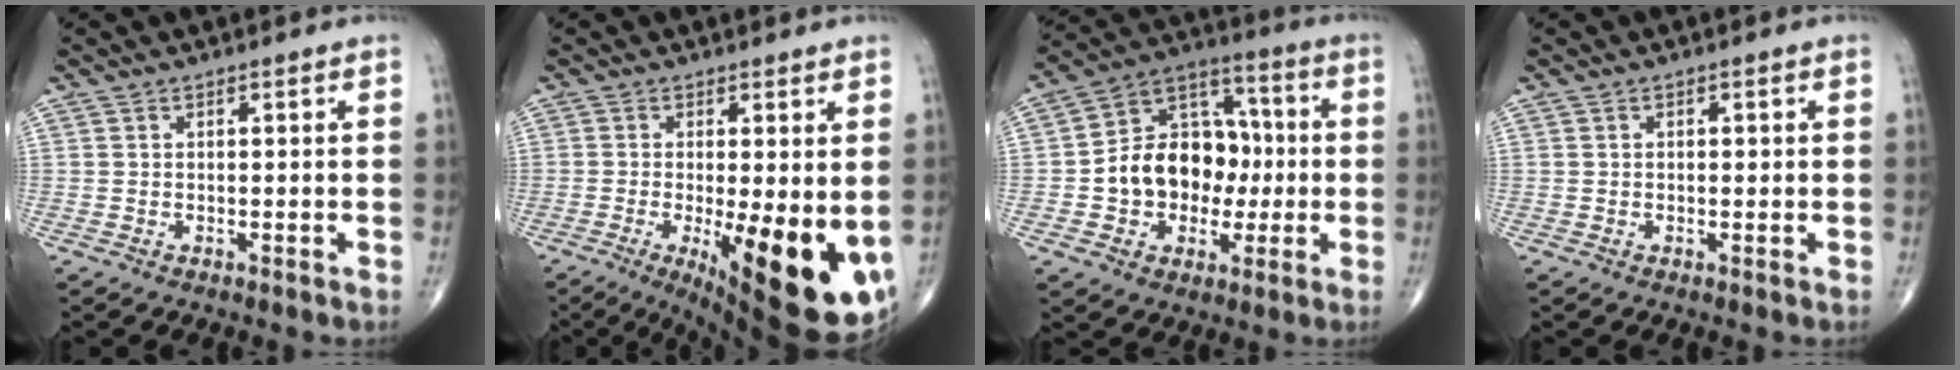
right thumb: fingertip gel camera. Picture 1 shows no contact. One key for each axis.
{"total": 17.6, "fx": -4.2, "fy": 5.6, "fz": 16.2, "tx": -0.193, "ty": -0.029, "tz": -0.039}
{"total": 16.6, "fx": -1.4, "fy": 12.6, "fz": 10.6, "tx": -0.122, "ty": 0.042, "tz": -0.022}
{"total": 1.0, "fx": 0.1, "fy": 0.5, "fz": 0.8, "tx": -0.014, "ty": 0.000, "tz": 0.002}